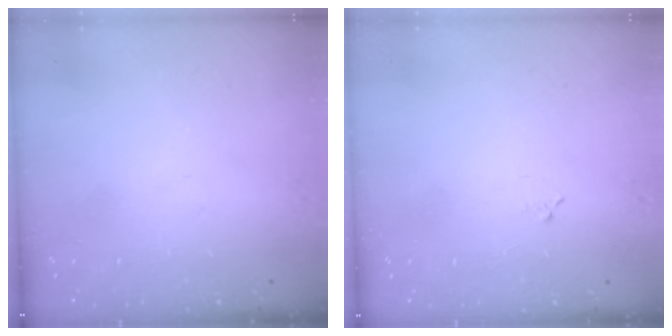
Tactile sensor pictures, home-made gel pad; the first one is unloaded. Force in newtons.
{"total": 3.4, "press": 3.4, "slide": 0.4}